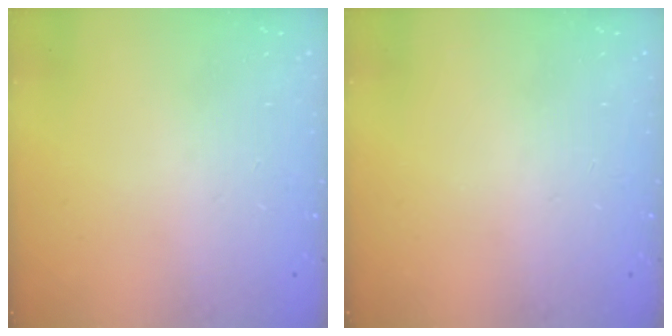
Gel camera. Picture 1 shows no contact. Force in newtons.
{"total": 0.0}